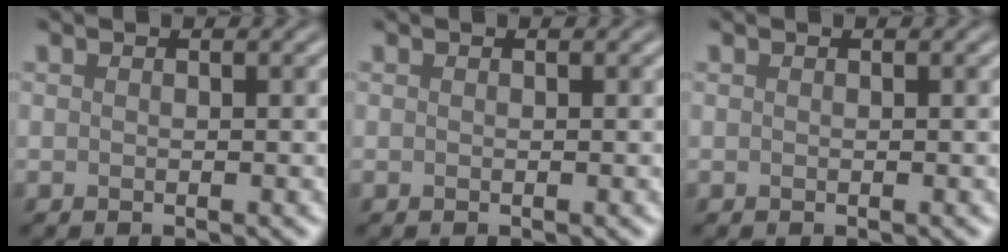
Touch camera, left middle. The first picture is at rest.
{"total": 0.0}
{"total": 0.0}